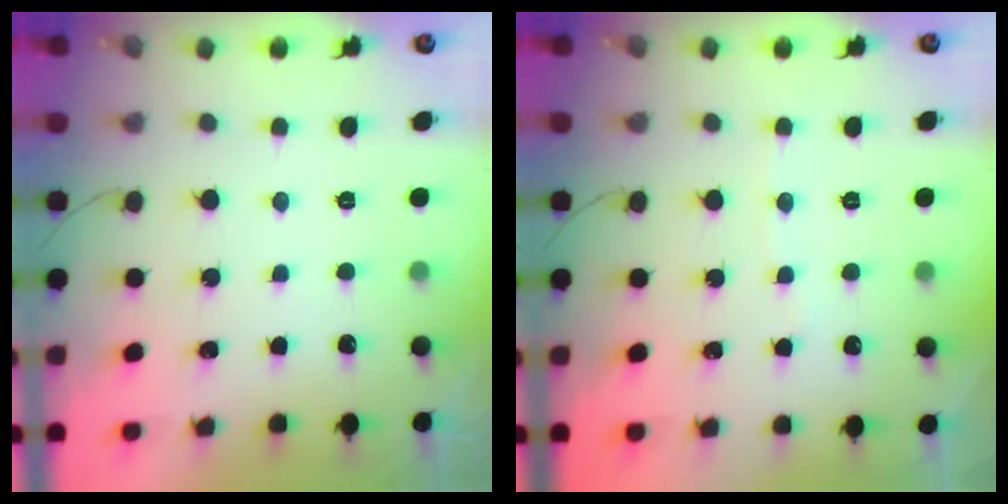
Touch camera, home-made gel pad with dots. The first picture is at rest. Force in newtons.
{"total": 2.0, "press": 2.0, "slide": 0.3}